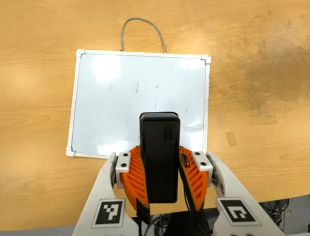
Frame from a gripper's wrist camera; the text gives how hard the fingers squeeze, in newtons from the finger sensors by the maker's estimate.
{"total": 8.5, "left": 7.1, "right": 10.0}